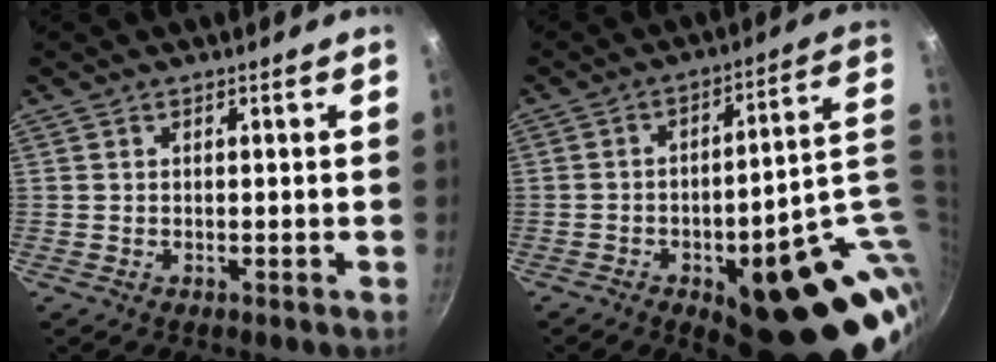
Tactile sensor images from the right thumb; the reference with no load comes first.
{"total": 26.6, "force": [-3.9, 10.6, 24.2], "torque": [-0.241, 0.004, -0.030]}